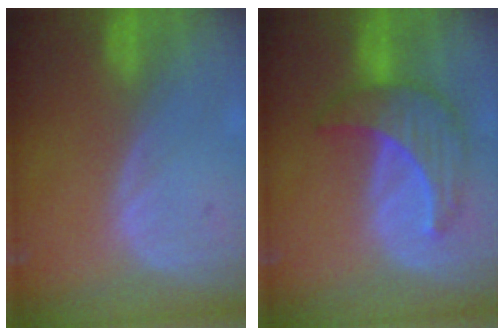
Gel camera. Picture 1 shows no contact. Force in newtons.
{"total": 6.9, "press": 6.9, "slide": 0.1}